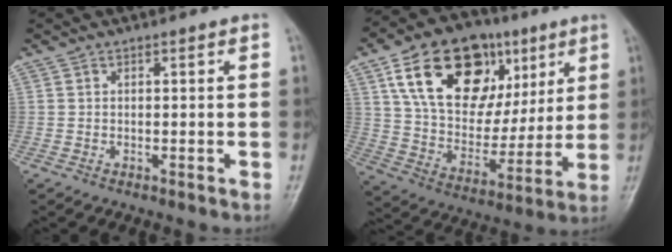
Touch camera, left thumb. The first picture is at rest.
{"total": 25.0, "force": [10.7, 16.0, 16.0], "torque": [-0.228, -0.007, 0.182]}